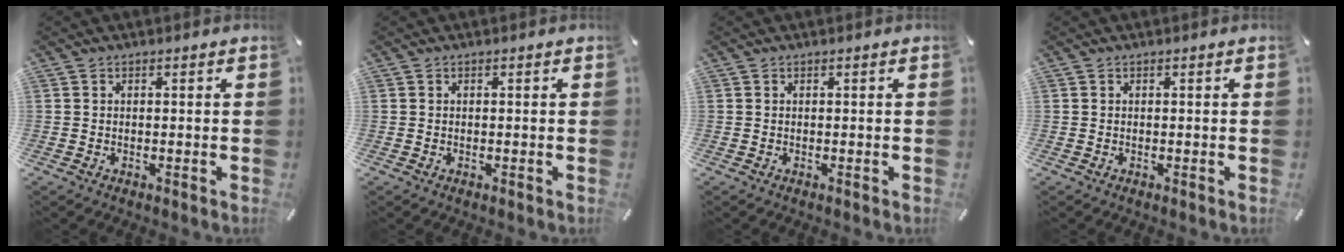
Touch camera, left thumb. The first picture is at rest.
{"total": 0.0}
{"total": 0.0}
{"total": 0.0}